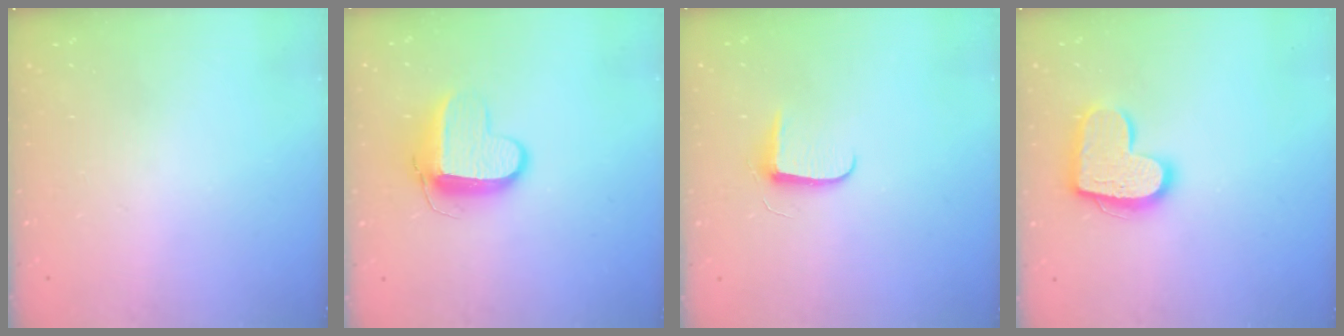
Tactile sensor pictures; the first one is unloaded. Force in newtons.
{"total": 10.7, "press": 10.6, "slide": 1.1}
{"total": 6.2, "press": 6.2, "slide": 0.8}
{"total": 16.4, "press": 16.4, "slide": 1.2}